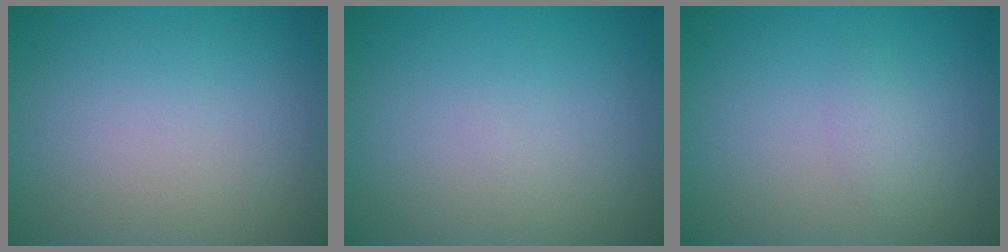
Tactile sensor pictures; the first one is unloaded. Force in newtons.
{"total": 0.0}
{"total": 1.1, "press": 1.1, "slide": 0.1}